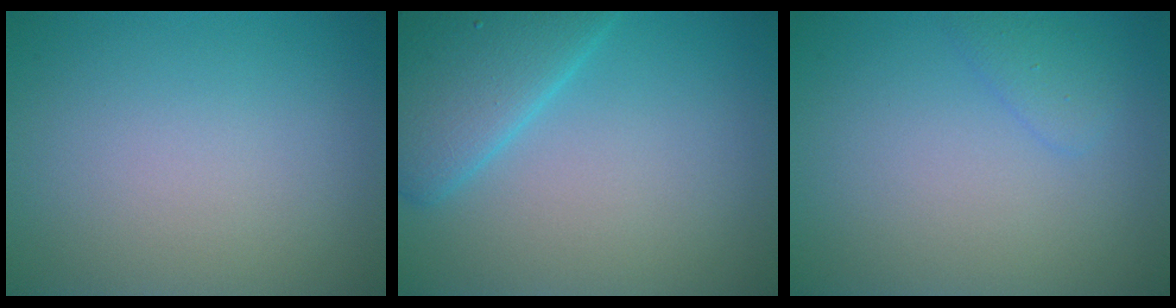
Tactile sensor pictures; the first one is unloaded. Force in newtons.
{"total": 5.5, "press": 5.5, "slide": 0.3}
{"total": 1.3, "press": 1.3, "slide": 0.0}